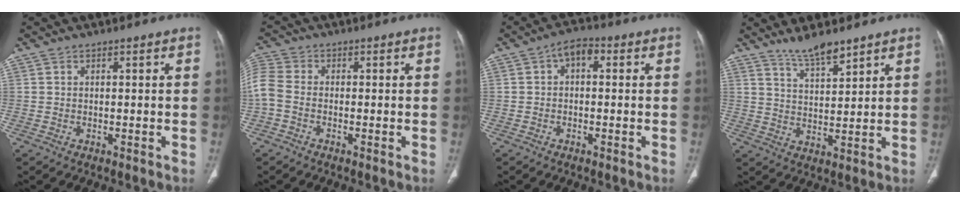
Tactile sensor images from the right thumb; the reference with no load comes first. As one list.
[{"total": 7.0, "force": [-1.3, 4.9, 4.7], "torque": [-0.121, 0.018, -0.034]}, {"total": 4.2, "force": [0.7, 2.6, 3.2], "torque": [-0.033, 0.016, -0.001]}, {"total": 6.4, "force": [5.4, 1.1, 3.3], "torque": [-0.047, -0.036, 0.103]}]